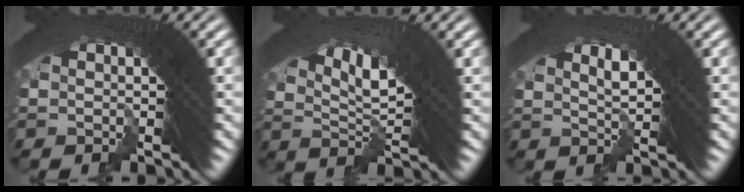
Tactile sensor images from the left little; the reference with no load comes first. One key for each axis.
{"total": 7.8, "fx": 1.7, "fy": 3.7, "fz": 6.6, "tx": -0.119, "ty": -0.007, "tz": 0.030}
{"total": 3.0, "fx": 0.4, "fy": 1.5, "fz": 2.6, "tx": -0.056, "ty": -0.011, "tz": 0.010}